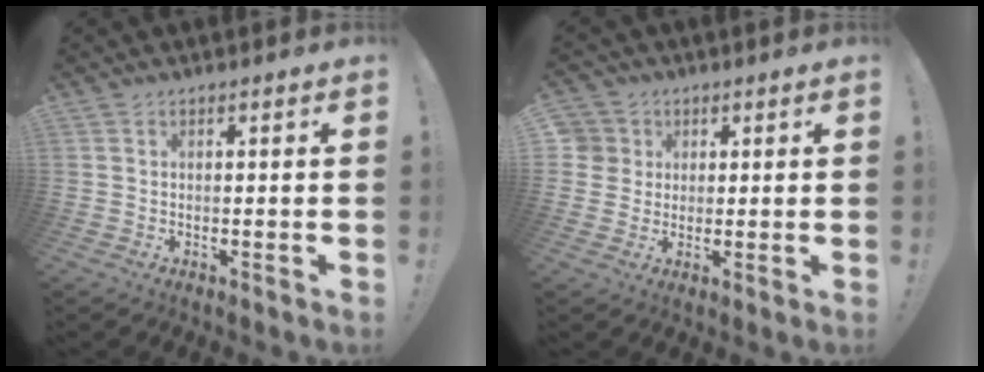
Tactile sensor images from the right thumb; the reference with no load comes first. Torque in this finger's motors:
{"motor_torque": [-0.09, 0.11, -0.26, 0.09, 0.00]}